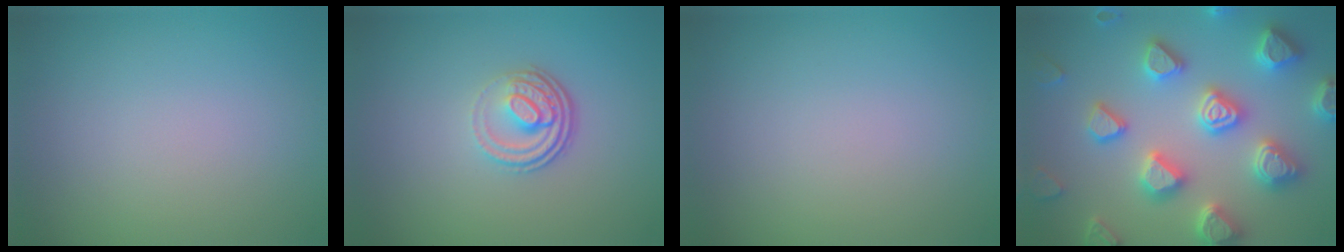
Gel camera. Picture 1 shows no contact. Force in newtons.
{"total": 3.6, "press": 2.5, "slide": 2.7}
{"total": 0.0}
{"total": 7.4, "press": 7.3, "slide": 1.6}